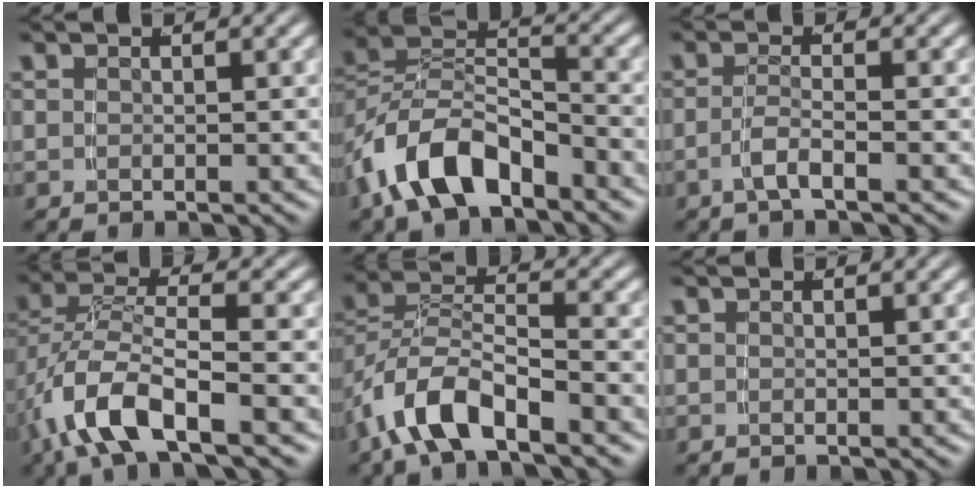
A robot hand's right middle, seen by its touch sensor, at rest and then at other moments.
{"total": 7.5, "force": [-2.4, 5.3, 4.8], "torque": [-0.107, -0.024, -0.032]}
{"total": 1.8, "force": [-1.0, 0.1, 1.4], "torque": [-0.025, -0.006, -0.016]}
{"total": 6.1, "force": [-1.2, 3.2, 5.1], "torque": [-0.119, -0.026, -0.003]}
{"total": 5.0, "force": [-1.9, 3.0, 3.5], "torque": [-0.083, -0.015, -0.027]}
{"total": 0.0}